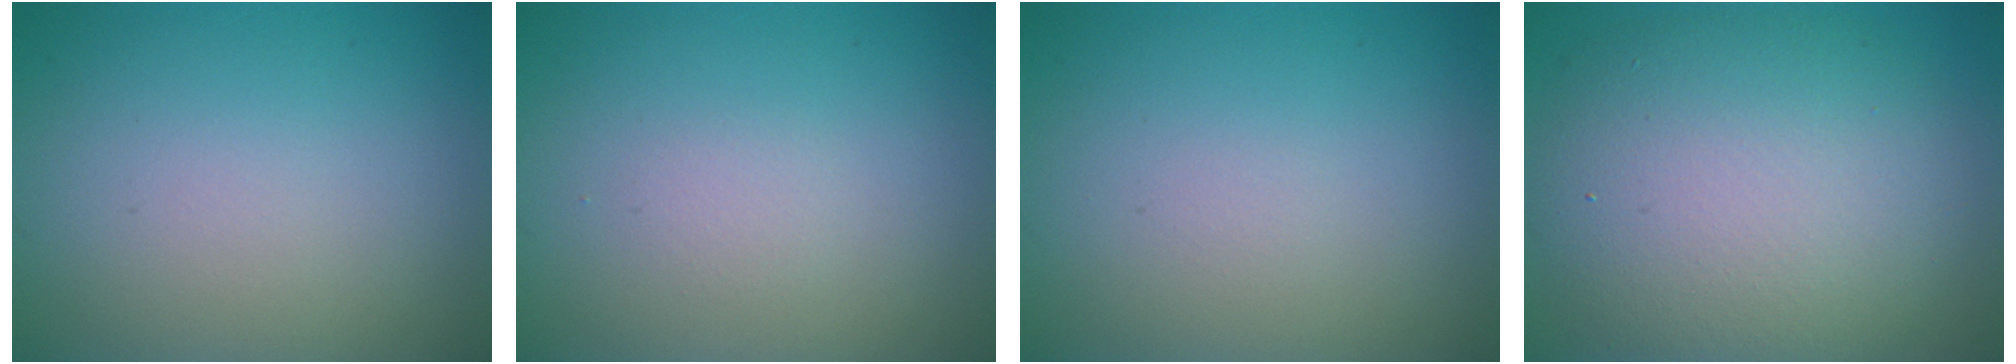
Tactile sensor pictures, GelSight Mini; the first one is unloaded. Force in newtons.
{"total": 0.7, "press": 0.7, "slide": 0.0}
{"total": 0.0}
{"total": 10.3, "press": 10.2, "slide": 0.7}